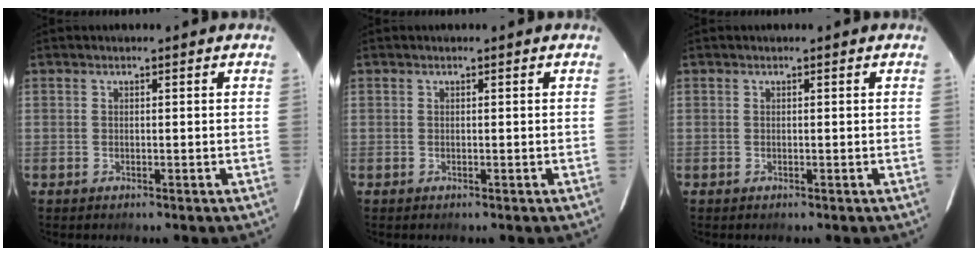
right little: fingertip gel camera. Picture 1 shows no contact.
{"total": 0.0}
{"total": 0.0}